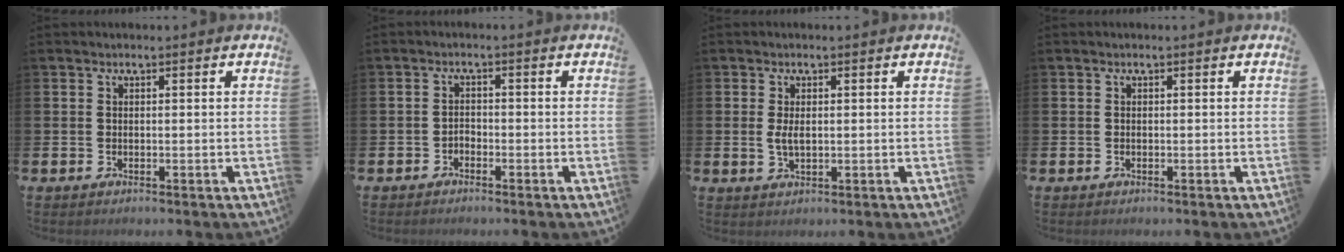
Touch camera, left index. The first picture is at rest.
{"total": 1.3, "force": [-1.1, 0.6, 0.2], "torque": [-0.005, 0.002, -0.025]}
{"total": 2.2, "force": [0.2, 1.0, 1.9], "torque": [-0.029, 0.000, 0.000]}
{"total": 0.0}